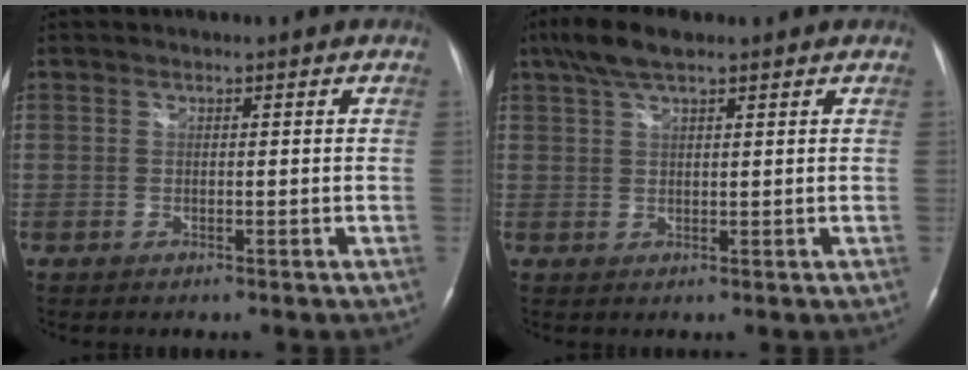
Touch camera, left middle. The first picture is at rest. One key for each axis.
{"total": 5.3, "fx": 3.7, "fy": 1.2, "fz": 3.5, "tx": -0.081, "ty": 0.020, "tz": 0.071}